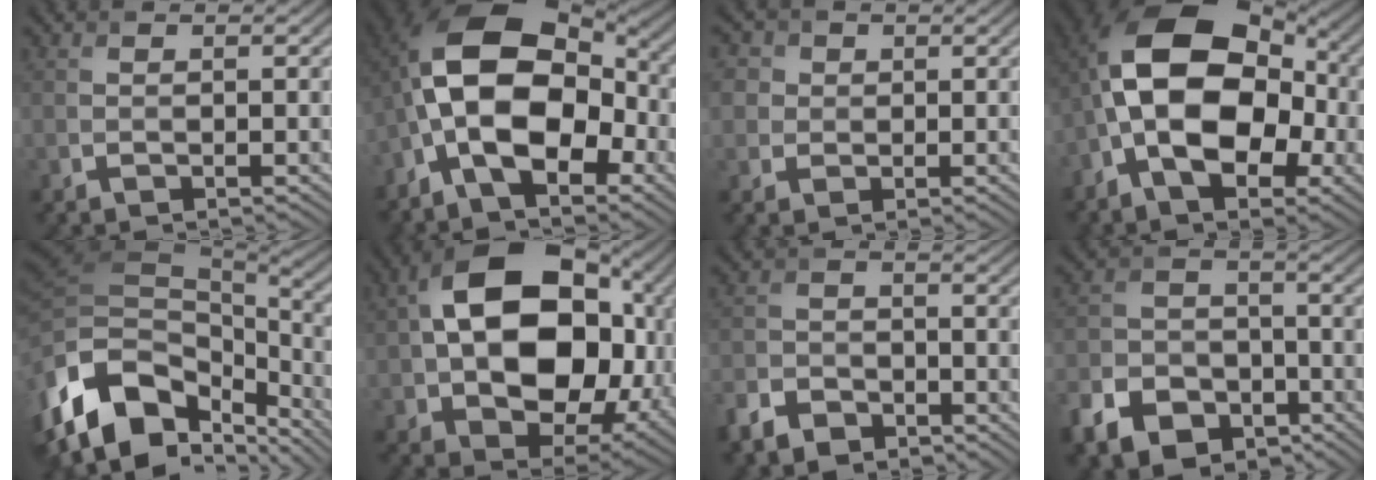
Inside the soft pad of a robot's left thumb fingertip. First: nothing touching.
{"total": 16.2, "force": [-3.0, 9.3, 12.9], "torque": [-0.233, 0.005, -0.060]}
{"total": 4.7, "force": [1.7, 4.1, 1.6], "torque": [-0.061, 0.009, 0.018]}
{"total": 17.1, "force": [-1.7, 10.6, 13.3], "torque": [-0.222, 0.012, -0.046]}
{"total": 16.2, "force": [-7.5, 9.6, 10.7], "torque": [-0.260, -0.032, -0.114]}
{"total": 20.0, "force": [2.5, 13.6, 14.5], "torque": [-0.281, -0.025, 0.065]}
{"total": 5.4, "force": [-3.8, 3.2, 2.0], "torque": [-0.050, -0.005, -0.085]}
{"total": 9.9, "force": [-5.9, 6.8, 4.3], "torque": [-0.108, -0.023, -0.119]}